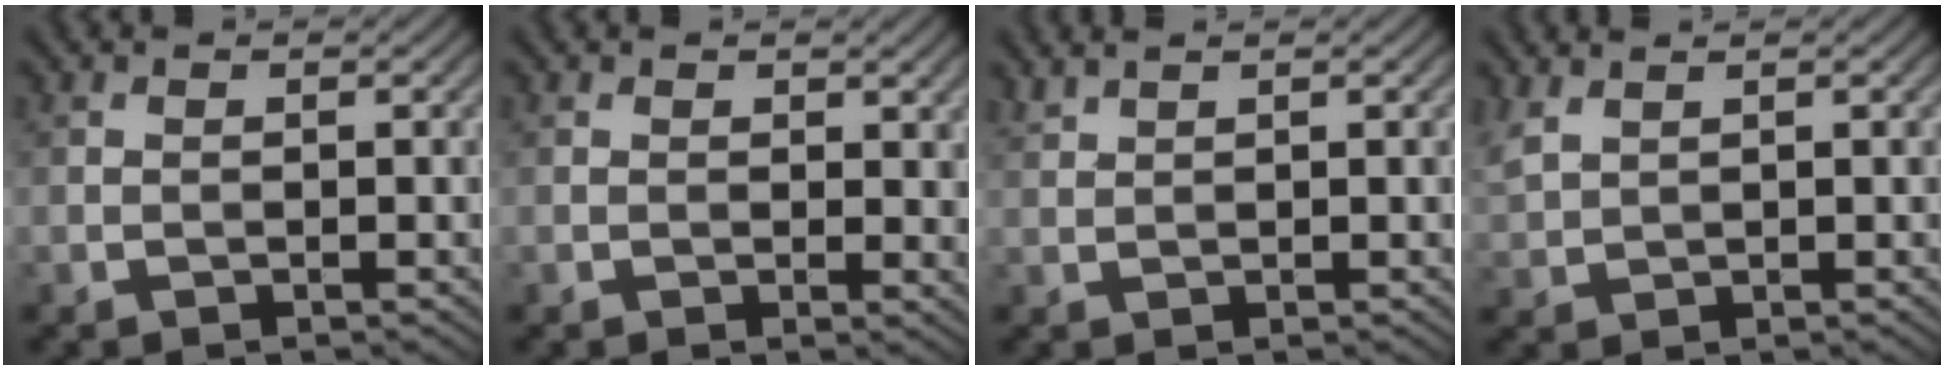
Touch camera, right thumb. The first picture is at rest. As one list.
[{"total": 2.1, "force": [0.9, 1.2, 1.4], "torque": [-0.016, -0.003, 0.013]}, {"total": 1.3, "force": [1.2, 0.1, 0.4], "torque": [-0.015, 0.006, 0.028]}, {"total": 2.5, "force": [1.9, 0.7, 1.4], "torque": [-0.046, 0.010, 0.048]}]